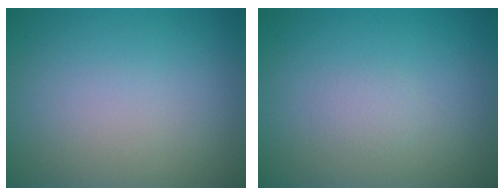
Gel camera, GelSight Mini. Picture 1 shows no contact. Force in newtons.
{"total": 0.8, "press": 0.8, "slide": 0.1}